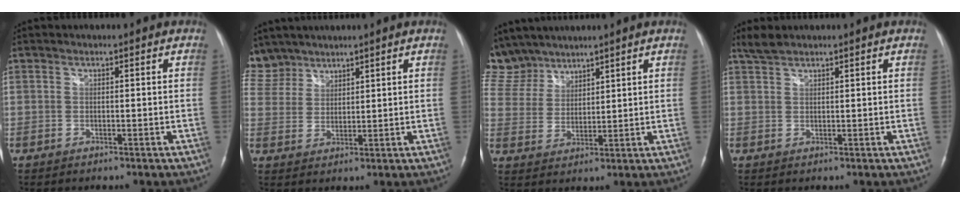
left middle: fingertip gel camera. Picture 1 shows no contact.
{"total": 8.5, "force": [7.1, 4.7, 0.4], "torque": [-0.021, 0.013, 0.150]}
{"total": 10.0, "force": [8.8, 4.8, 0.9], "torque": [-0.037, 0.018, 0.191]}
{"total": 2.3, "force": [2.1, 0.4, 0.9], "torque": [-0.023, 0.013, 0.046]}